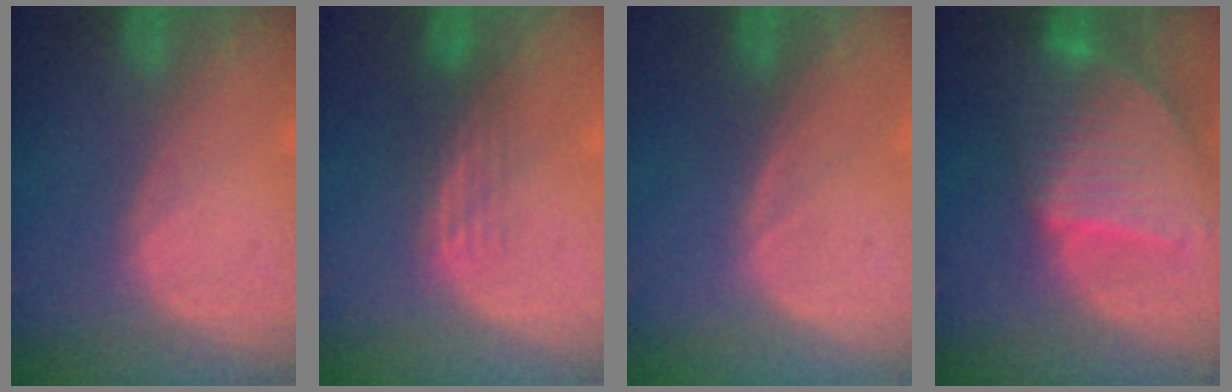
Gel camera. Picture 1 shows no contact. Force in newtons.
{"total": 3.1, "press": 2.7, "slide": 1.5}
{"total": 0.0}
{"total": 9.6, "press": 8.3, "slide": 4.8}